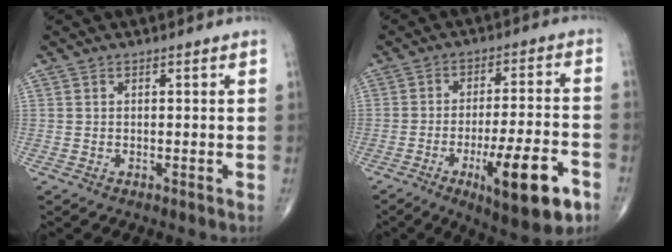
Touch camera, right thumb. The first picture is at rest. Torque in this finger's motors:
{"motor_torque": [2.13, 2.03, 1.20, -1.07, 0.46]}